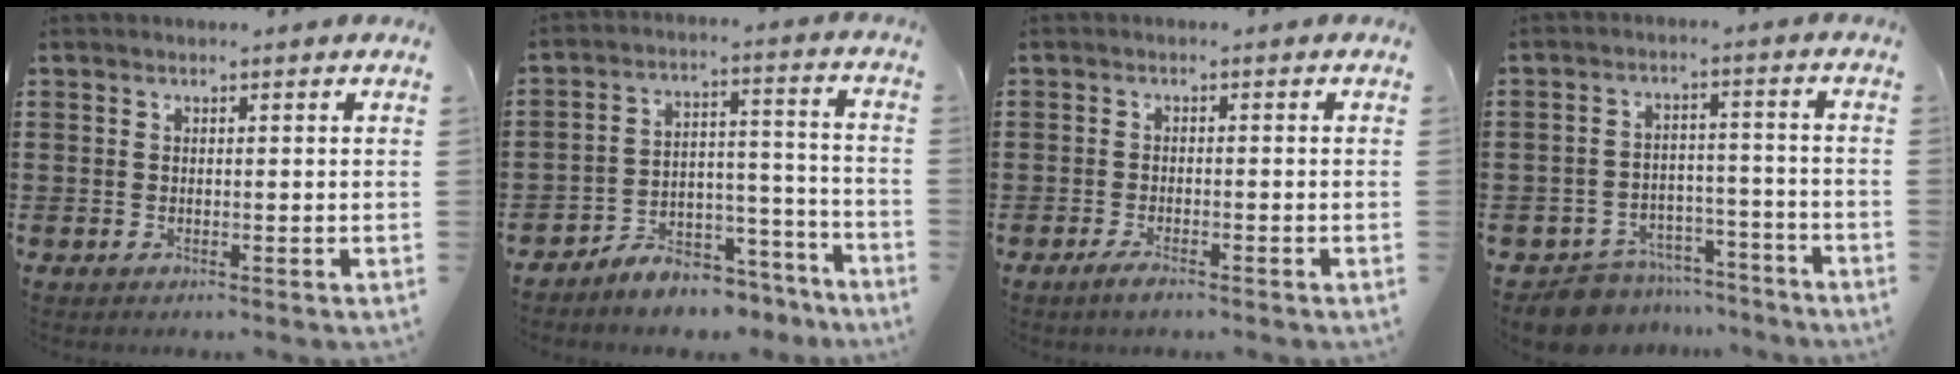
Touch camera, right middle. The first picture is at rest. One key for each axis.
{"total": 6.2, "fx": -6.0, "fy": 1.5, "fz": 0.8, "tx": -0.011, "ty": 0.018, "tz": -0.115}
{"total": 1.9, "fx": -1.3, "fy": 0.4, "fz": 1.4, "tx": -0.033, "ty": -0.004, "tz": -0.026}
{"total": 7.3, "fx": -7.0, "fy": 1.7, "fz": 0.9, "tx": -0.020, "ty": 0.021, "tz": -0.138}